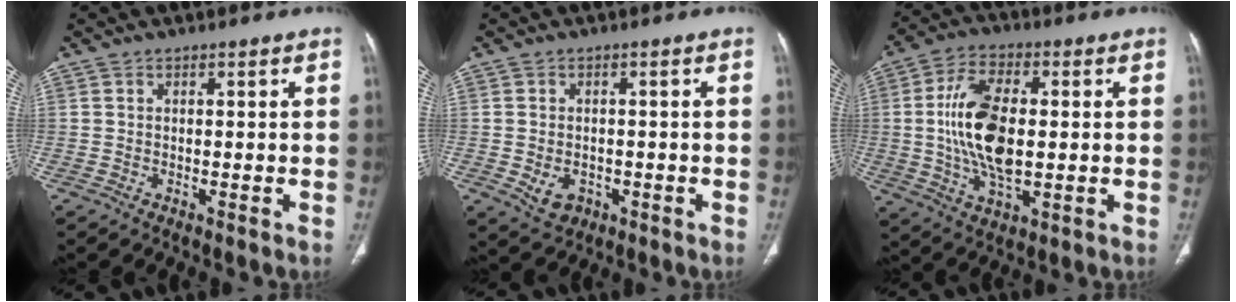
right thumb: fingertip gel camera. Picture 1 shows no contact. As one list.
[{"total": 4.4, "force": [-1.3, 3.4, 2.5], "torque": [-0.034, 0.005, -0.007]}, {"total": 14.9, "force": [0.3, 7.5, 12.8], "torque": [-0.244, 0.004, 0.006]}]